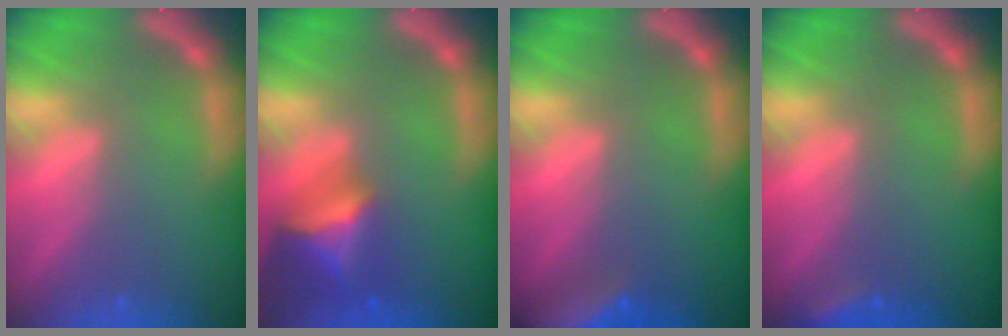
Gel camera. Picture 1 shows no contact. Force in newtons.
{"total": 6.0}
{"total": 8.0}
{"total": 1.9}